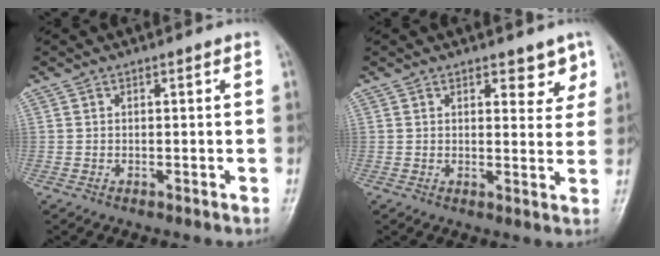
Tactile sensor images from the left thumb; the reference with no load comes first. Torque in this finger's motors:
{"motor_torque": [0.05, -0.04, 0.23, 0.08, -0.05]}